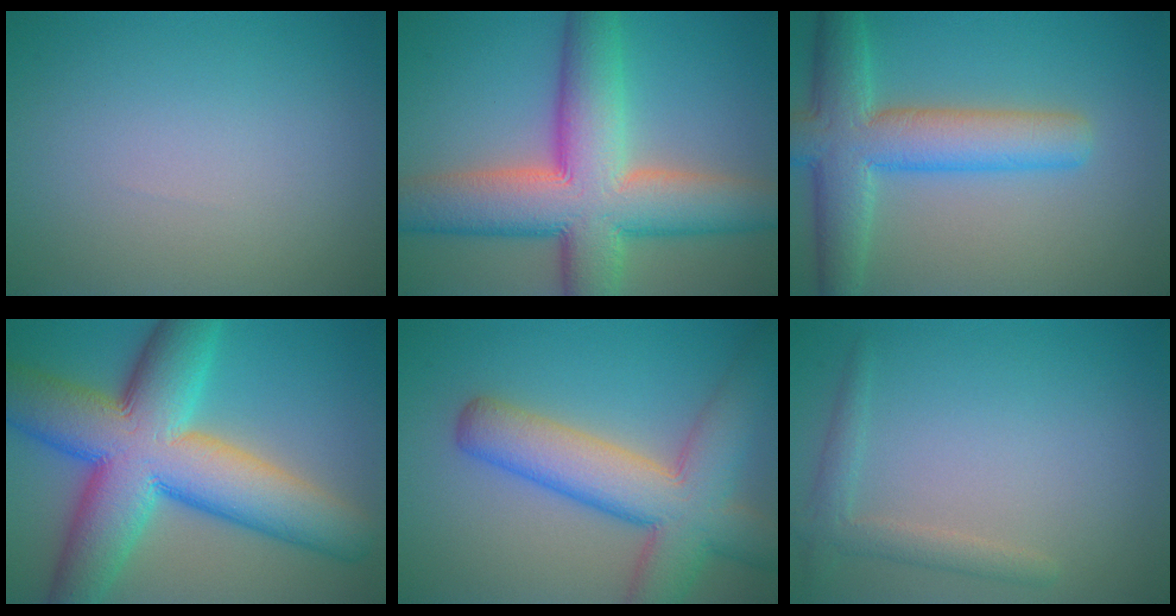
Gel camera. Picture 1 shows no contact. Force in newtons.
{"total": 12.1, "press": 12.0, "slide": 0.8}
{"total": 7.6, "press": 7.6, "slide": 0.3}
{"total": 14.6, "press": 14.6, "slide": 0.3}
{"total": 9.0, "press": 9.0, "slide": 0.4}
{"total": 2.0, "press": 2.0, "slide": 0.3}